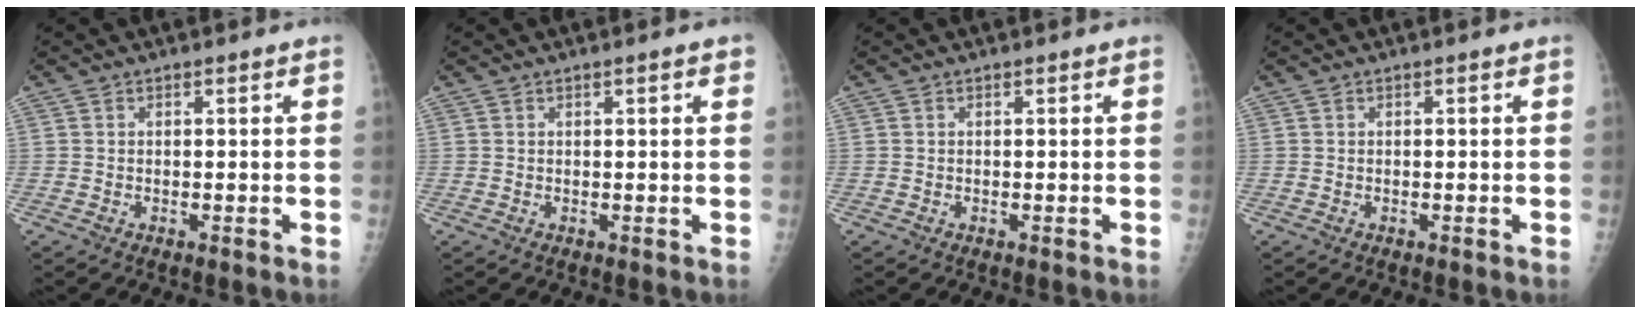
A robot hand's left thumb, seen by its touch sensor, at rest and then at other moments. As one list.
[{"total": 1.5, "force": [0.8, 0.3, 1.2], "torque": [-0.018, 0.000, 0.009]}, {"total": 0.0}, {"total": 0.0}]